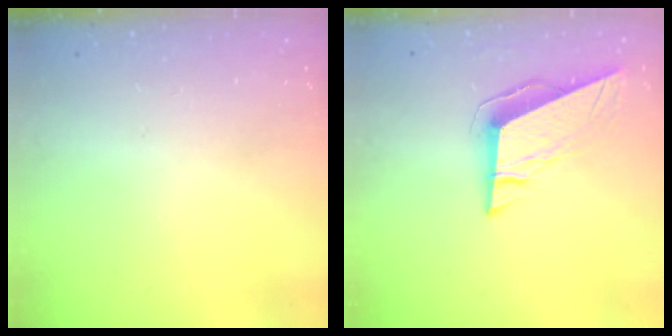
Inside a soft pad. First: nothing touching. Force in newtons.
{"total": 9.5, "press": 9.4, "slide": 1.7}